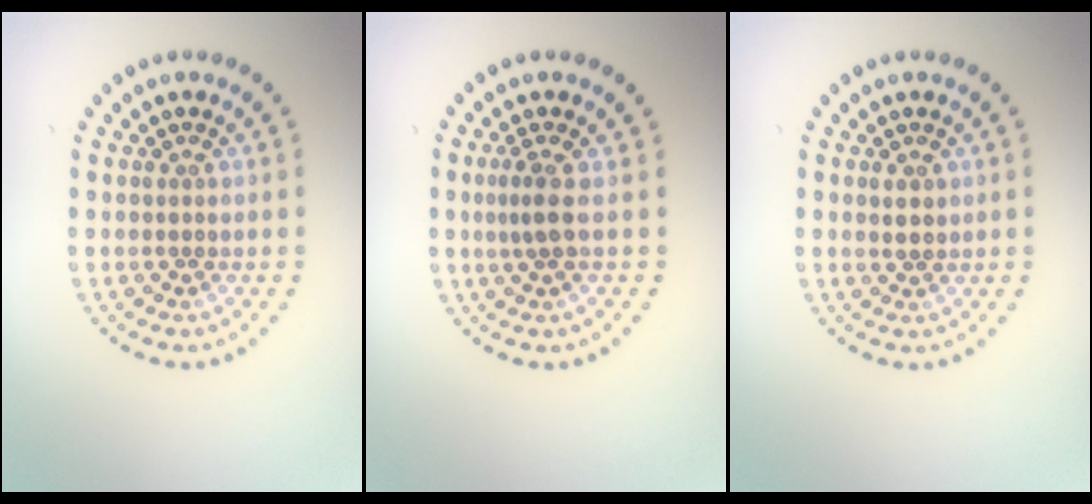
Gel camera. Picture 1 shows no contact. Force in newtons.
{"total": 1.7, "press": 1.2, "slide": 1.1}
{"total": 1.1, "press": 1.1, "slide": 0.4}